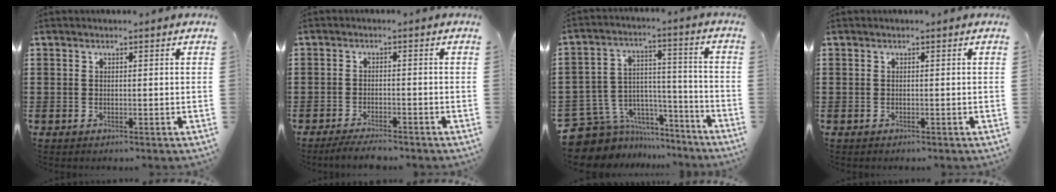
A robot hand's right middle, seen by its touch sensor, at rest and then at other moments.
{"total": 2.8, "force": [-2.7, 0.1, 0.9], "torque": [-0.016, 0.000, -0.052]}
{"total": 7.9, "force": [-6.2, 4.8, 1.1], "torque": [-0.054, 0.001, -0.117]}
{"total": 0.0}